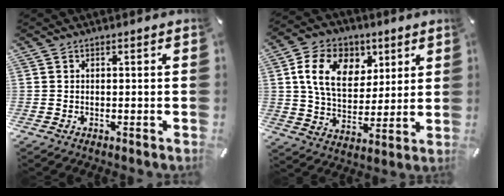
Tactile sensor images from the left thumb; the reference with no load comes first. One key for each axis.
{"total": 13.9, "fx": 5.6, "fy": 10.2, "fz": 7.7, "tx": -0.130, "ty": -0.004, "tz": 0.104}